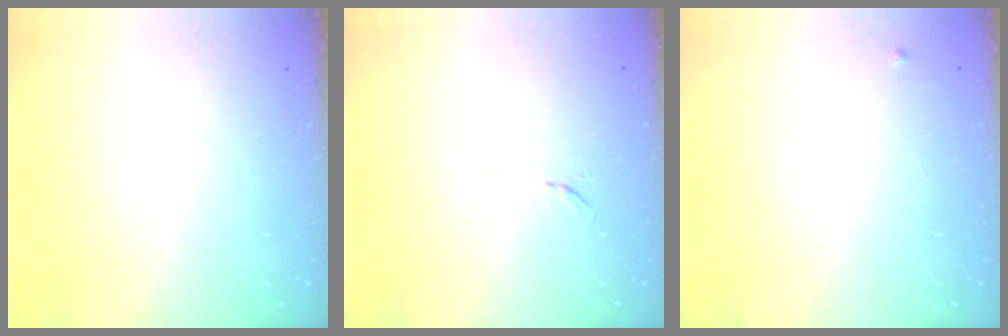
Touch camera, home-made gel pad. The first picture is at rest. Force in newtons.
{"total": 3.9, "press": 3.8, "slide": 0.7}
{"total": 3.2, "press": 3.2, "slide": 0.5}